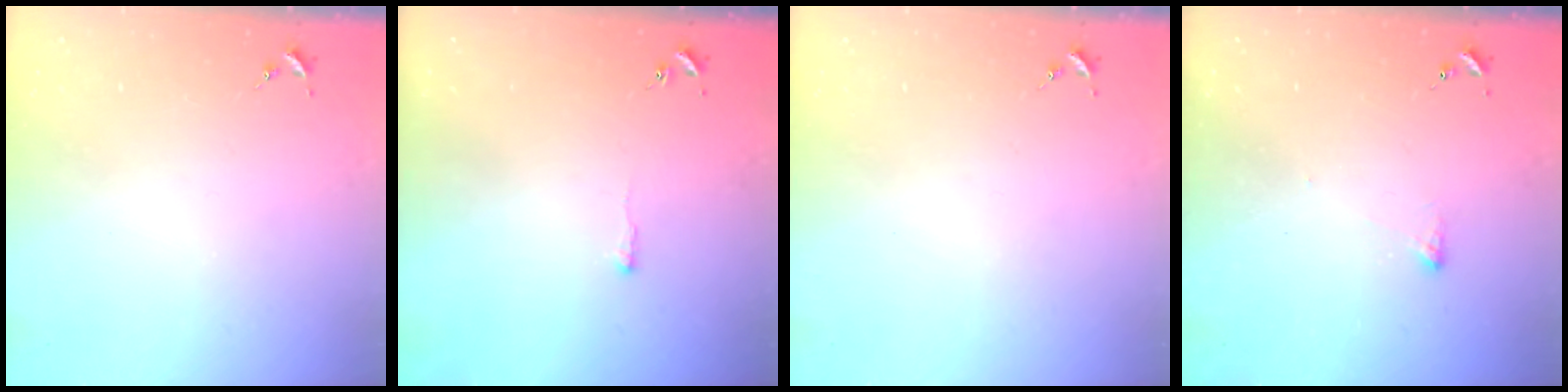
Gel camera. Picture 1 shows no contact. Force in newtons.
{"total": 2.1, "press": 2.1, "slide": 0.4}
{"total": 0.0}
{"total": 2.4, "press": 2.4, "slide": 0.5}